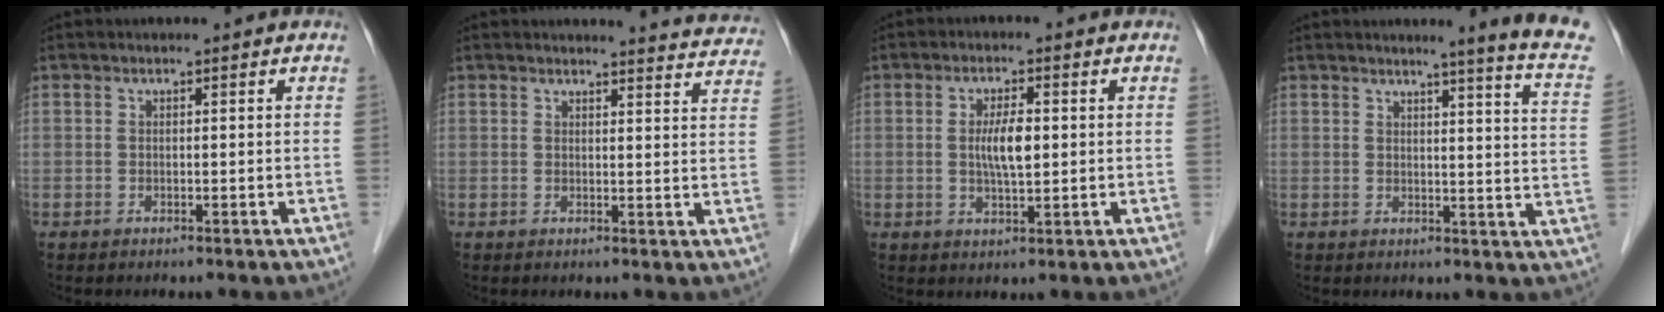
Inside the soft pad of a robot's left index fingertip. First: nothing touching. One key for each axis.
{"total": 8.6, "fx": 8.6, "fy": 0.5, "fz": 0.7, "tx": 0.009, "ty": -0.037, "tz": 0.070}
{"total": 4.7, "fx": 0.3, "fy": 1.2, "fz": 4.5, "tx": -0.088, "ty": 0.003, "tz": 0.005}
{"total": 10.6, "fx": 9.1, "fy": -1.4, "fz": 5.1, "tx": -0.057, "ty": -0.056, "tz": 0.080}